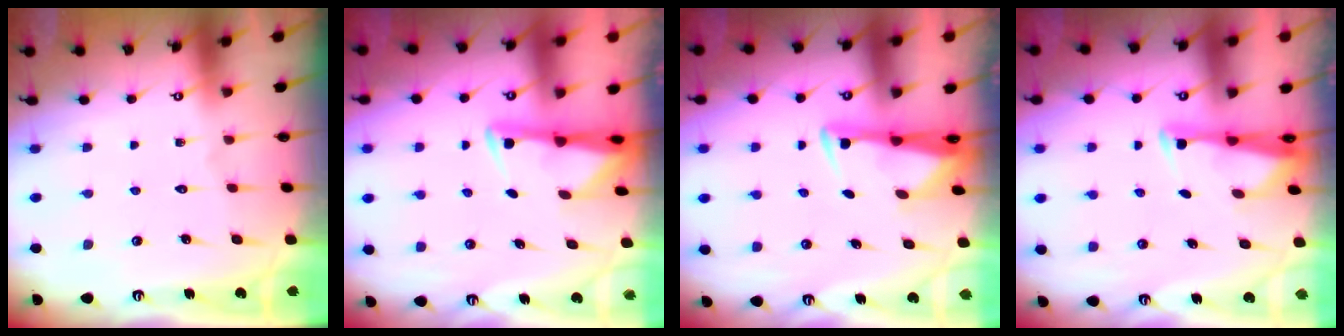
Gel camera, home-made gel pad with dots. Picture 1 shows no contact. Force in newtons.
{"total": 3.0, "press": 2.9, "slide": 0.6}
{"total": 3.1, "press": 2.9, "slide": 0.9}
{"total": 3.1, "press": 3.0, "slide": 0.7}